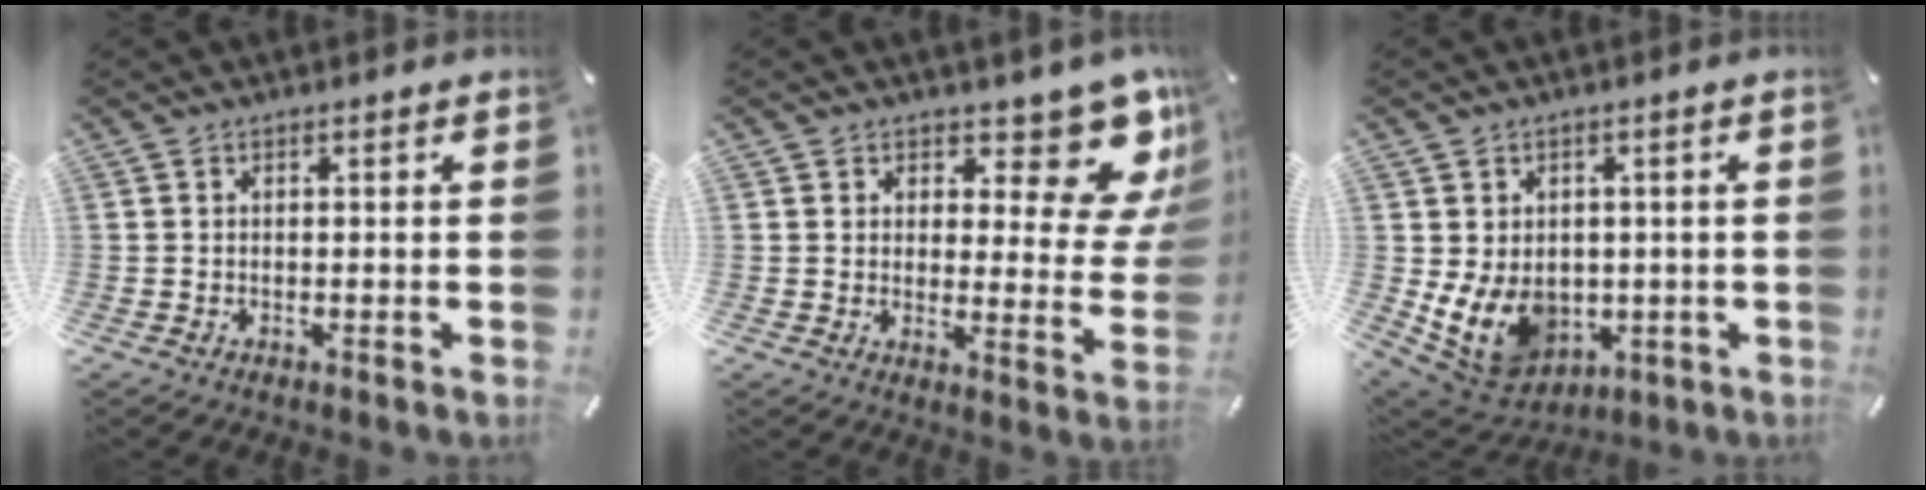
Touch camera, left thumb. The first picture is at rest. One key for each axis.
{"total": 13.3, "fx": 9.5, "fy": 5.6, "fz": 7.4, "tx": -0.082, "ty": -0.079, "tz": 0.160}
{"total": 10.1, "fx": -0.8, "fy": 8.7, "fz": 5.1, "tx": -0.111, "ty": -0.013, "tz": -0.010}